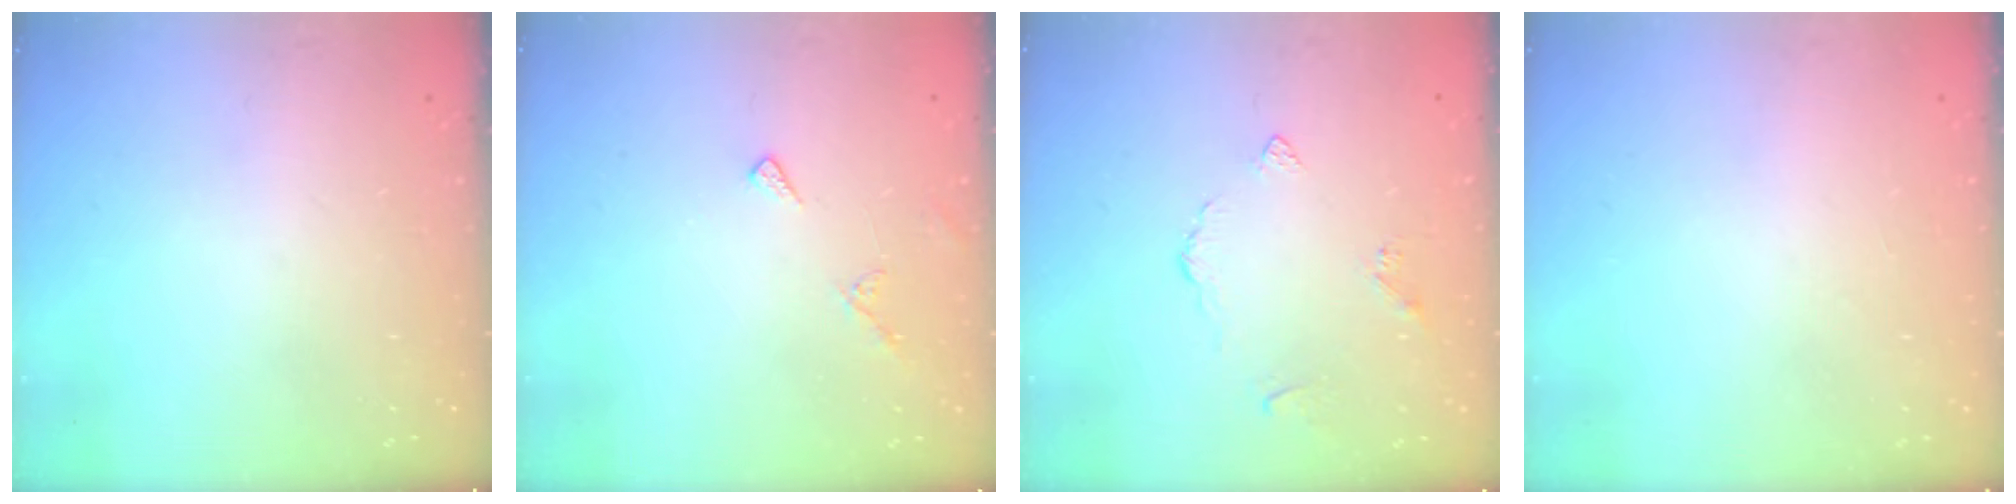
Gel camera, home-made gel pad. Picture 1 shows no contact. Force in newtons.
{"total": 6.3, "press": 6.3, "slide": 0.6}
{"total": 3.3, "press": 3.3, "slide": 0.8}
{"total": 1.7, "press": 1.7, "slide": 0.1}